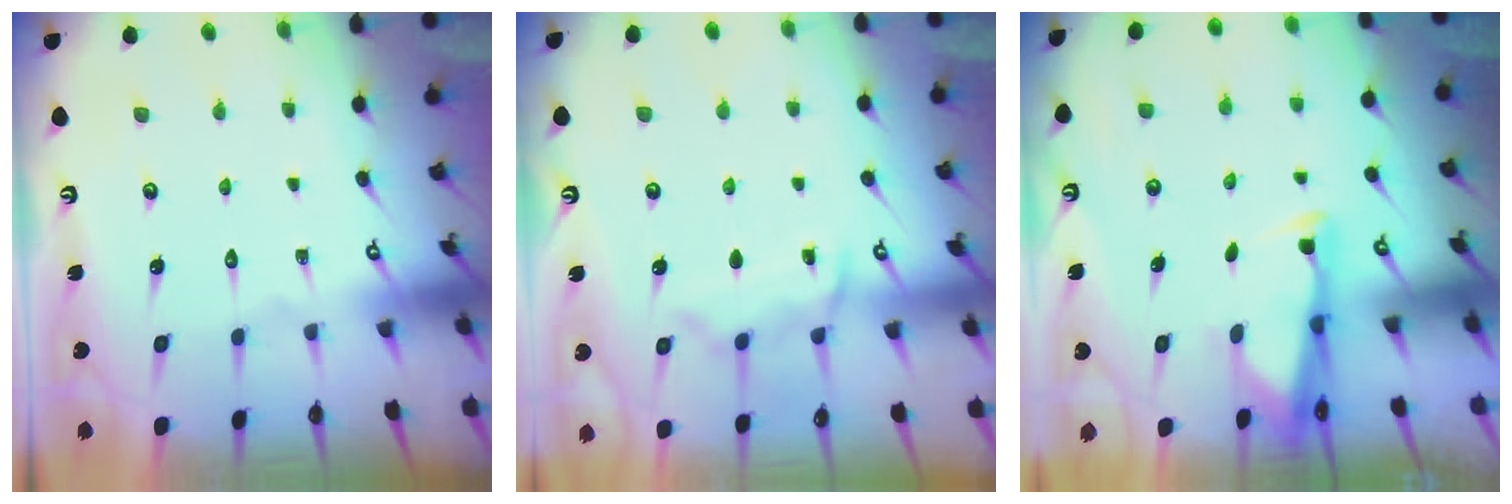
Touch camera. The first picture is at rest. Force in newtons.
{"total": 9.6, "press": 9.6, "slide": 1.1}
{"total": 2.7, "press": 2.6, "slide": 0.7}